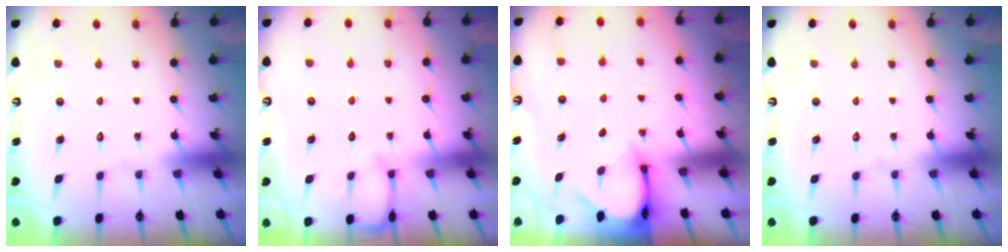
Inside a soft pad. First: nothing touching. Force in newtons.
{"total": 3.6, "press": 3.6, "slide": 0.4}
{"total": 3.3, "press": 3.3, "slide": 0.3}
{"total": 0.0}